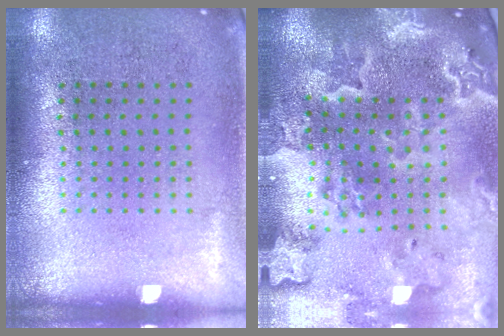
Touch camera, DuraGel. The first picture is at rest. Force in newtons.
{"total": 4.4, "press": 3.6, "slide": 2.6}